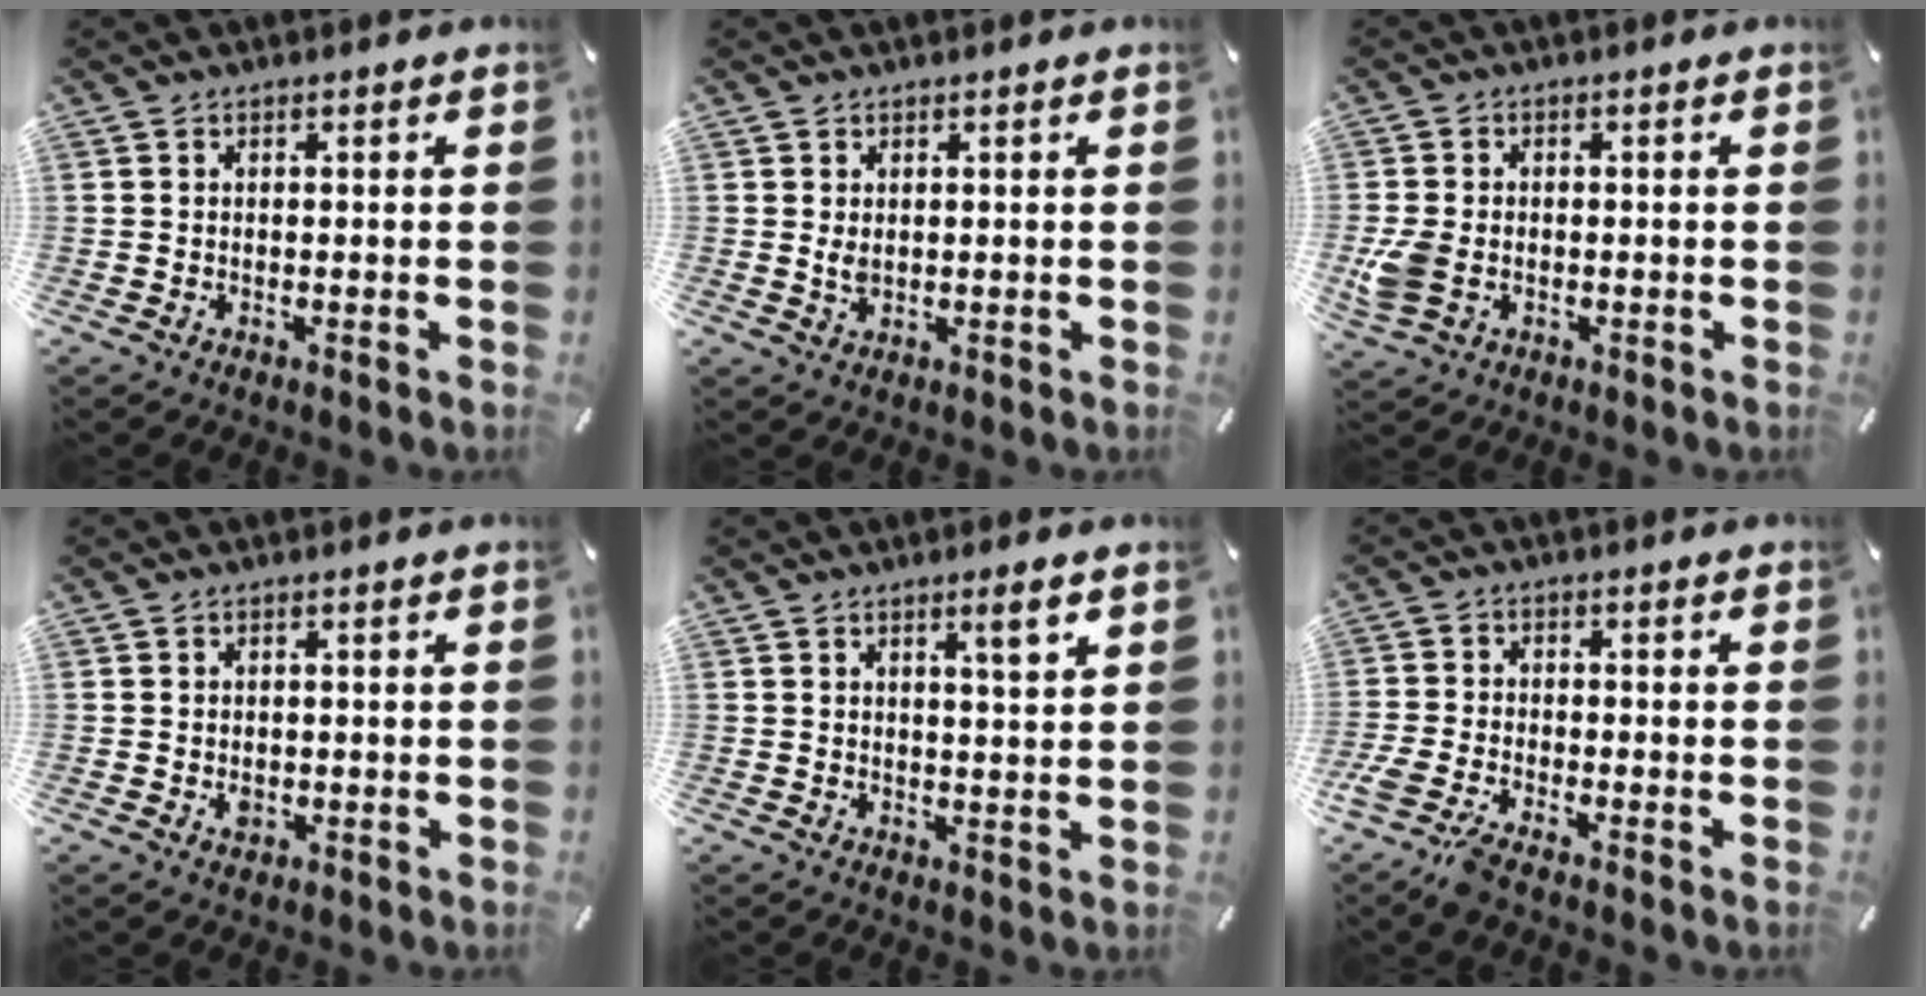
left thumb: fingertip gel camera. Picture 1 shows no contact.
{"total": 1.9, "force": [0.4, 1.0, 1.5], "torque": [-0.033, 0.001, 0.006]}
{"total": 5.6, "force": [-1.0, 4.0, 3.8], "torque": [-0.090, 0.002, -0.018]}
{"total": 1.7, "force": [-0.3, 1.3, 0.9], "torque": [-0.019, 0.003, -0.005]}
{"total": 4.9, "force": [2.6, 0.5, 4.0], "torque": [-0.068, -0.007, 0.040]}
{"total": 4.9, "force": [-4.1, 0.8, 2.7], "torque": [-0.075, -0.005, -0.081]}